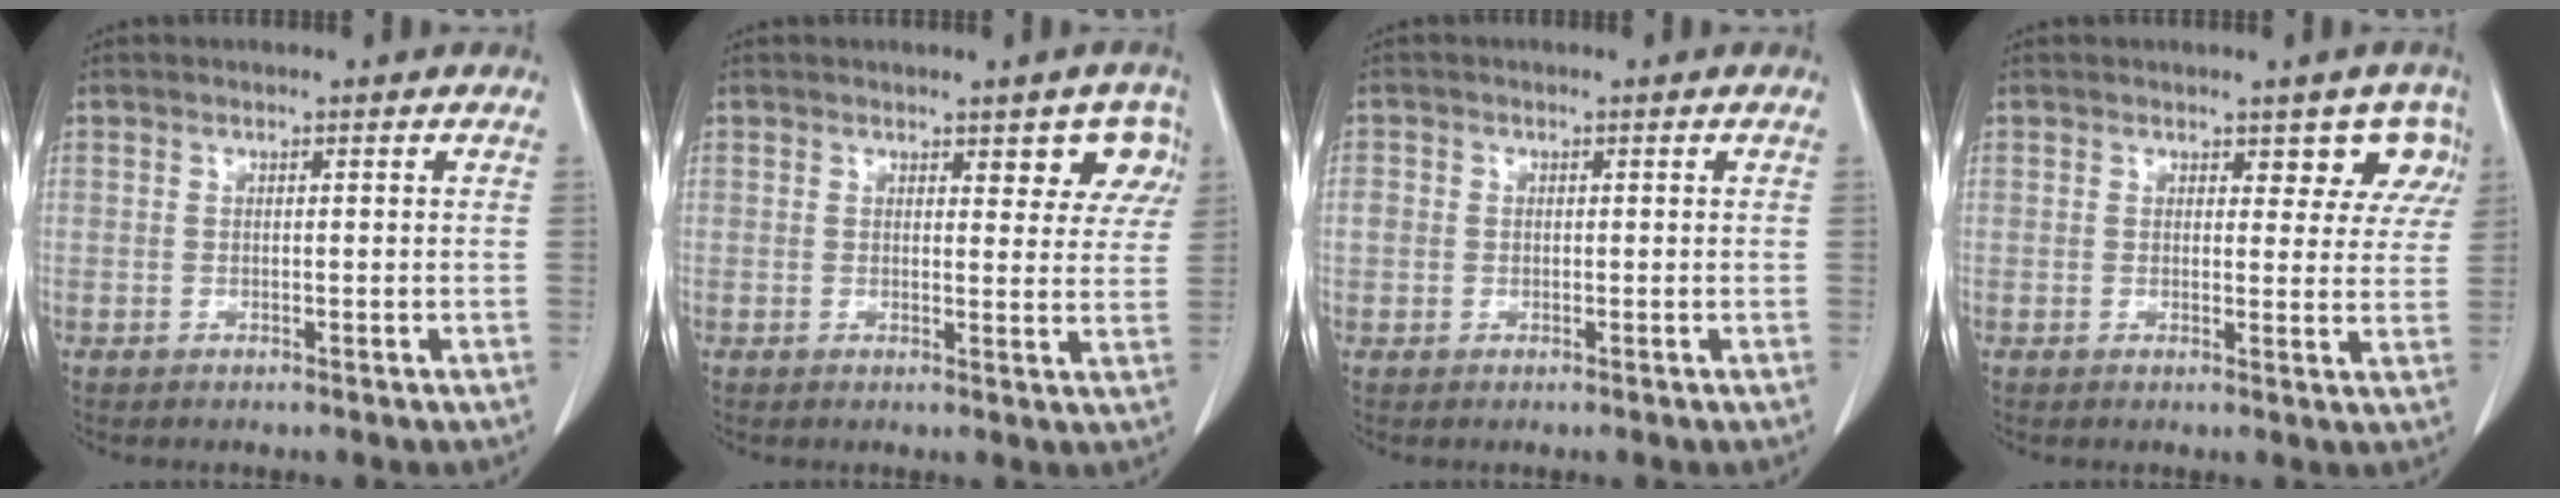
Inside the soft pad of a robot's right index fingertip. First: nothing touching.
{"total": 5.4, "force": [3.0, 2.4, 3.8], "torque": [-0.022, 0.002, 0.030]}
{"total": 2.1, "force": [0.0, 1.9, 0.8], "torque": [-0.013, 0.012, 0.001]}
{"total": 4.8, "force": [2.9, 2.9, 2.6], "torque": [0.000, -0.001, 0.023]}